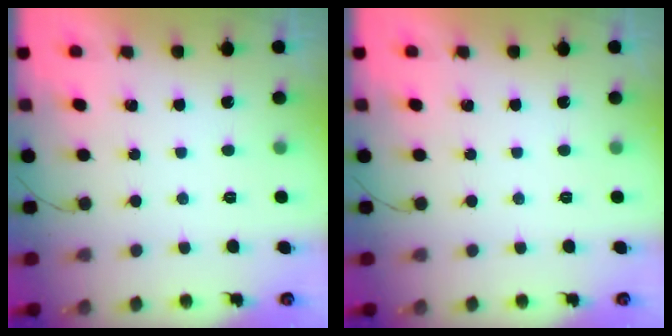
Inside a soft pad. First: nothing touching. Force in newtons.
{"total": 0.0}